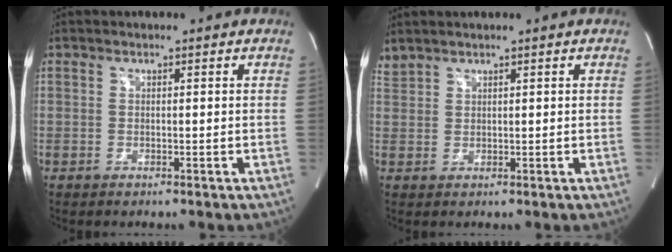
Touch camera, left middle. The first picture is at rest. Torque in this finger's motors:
{"motor_torque": [-0.04, -0.07, 0.02, -0.01]}